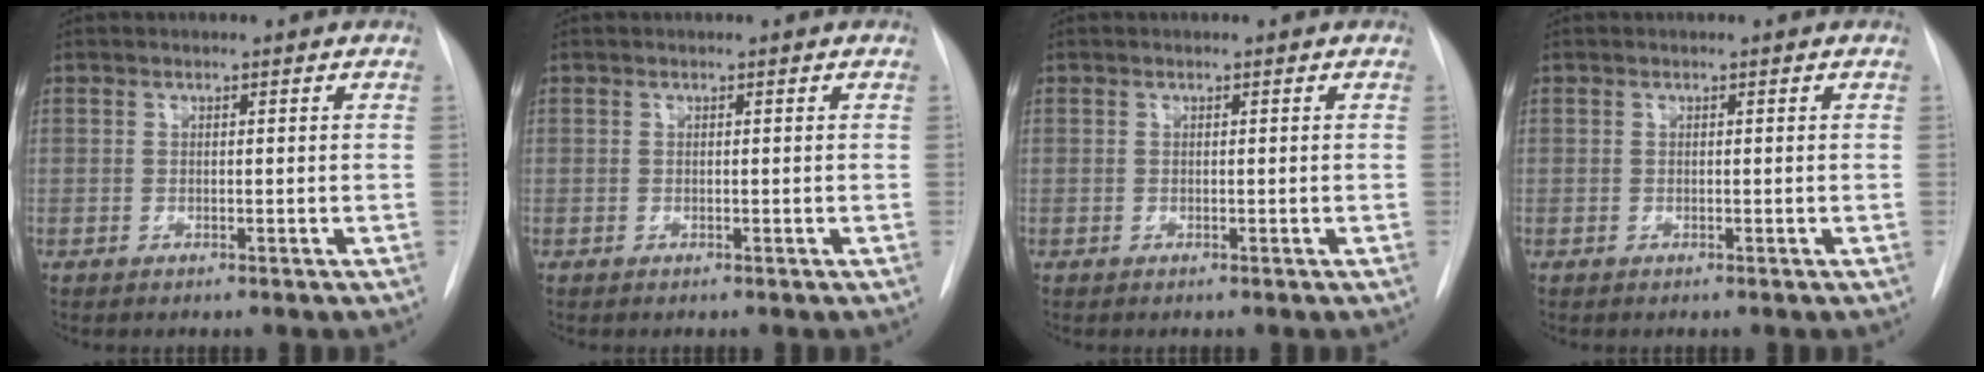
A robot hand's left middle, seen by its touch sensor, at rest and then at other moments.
{"total": 0.0}
{"total": 0.0}
{"total": 0.0}